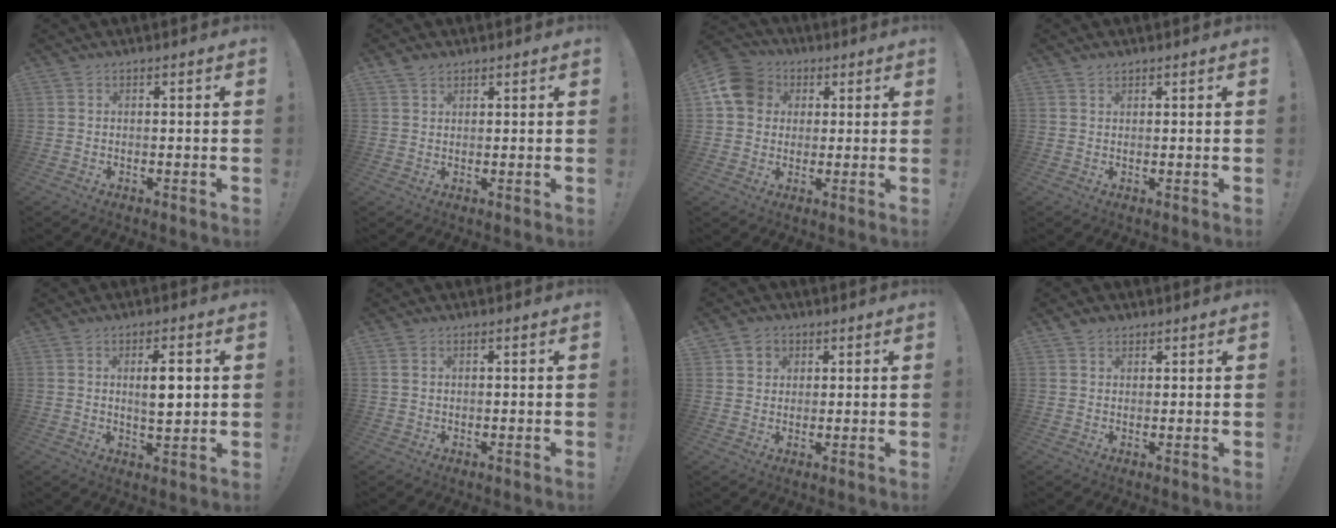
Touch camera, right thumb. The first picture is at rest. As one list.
[{"total": 2.2, "force": [1.6, 1.3, 0.9], "torque": [-0.018, -0.004, 0.030]}, {"total": 12.3, "force": [3.2, 10.5, 5.5], "torque": [-0.080, -0.002, 0.065]}, {"total": 1.3, "force": [1.1, 0.4, 0.4], "torque": [-0.005, -0.004, 0.021]}, {"total": 6.6, "force": [1.3, 2.1, 6.1], "torque": [-0.088, -0.008, 0.014]}, {"total": 1.3, "force": [0.7, 0.9, 0.6], "torque": [-0.011, 0.001, 0.014]}, {"total": 4.5, "force": [2.0, 3.9, 0.7], "torque": [-0.007, -0.008, 0.038]}, {"total": 2.2, "force": [1.7, 1.4, 0.5], "torque": [-0.005, -0.007, 0.029]}]